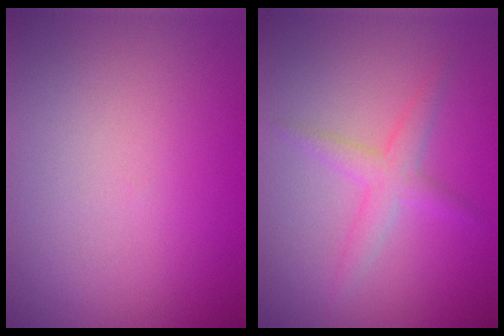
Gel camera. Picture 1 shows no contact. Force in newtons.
{"total": 2.2, "press": 2.2, "slide": 0.1}